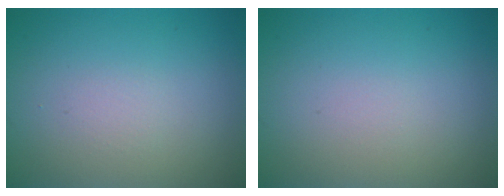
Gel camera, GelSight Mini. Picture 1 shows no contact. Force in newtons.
{"total": 0.0}